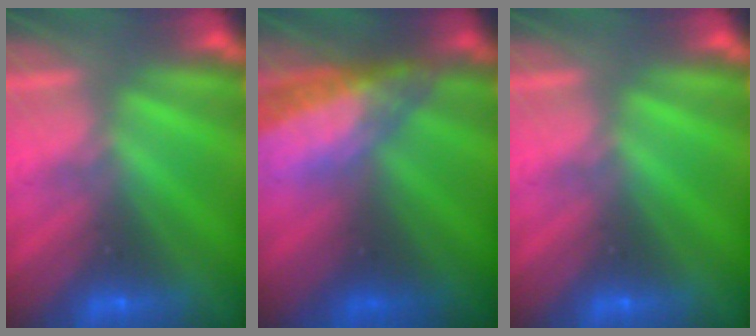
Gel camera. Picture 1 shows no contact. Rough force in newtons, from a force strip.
{"total": 8.0}
{"total": 0.0}